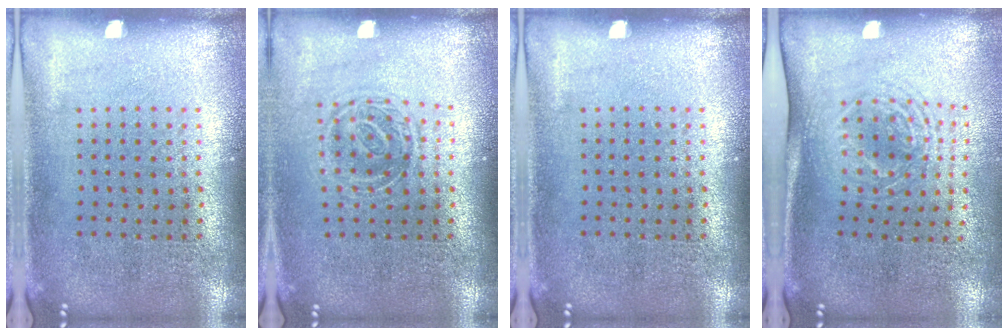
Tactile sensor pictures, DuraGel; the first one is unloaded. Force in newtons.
{"total": 1.3, "press": 1.1, "slide": 0.7}
{"total": 0.0}
{"total": 1.7, "press": 1.3, "slide": 1.1}